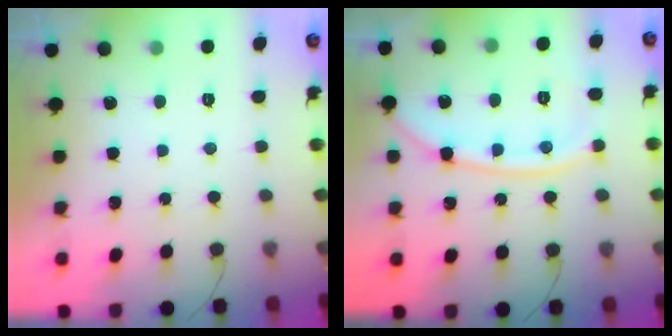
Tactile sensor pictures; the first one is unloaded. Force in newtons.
{"total": 11.7, "press": 11.6, "slide": 0.9}